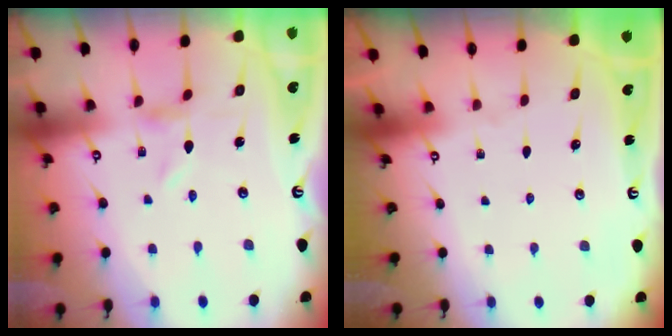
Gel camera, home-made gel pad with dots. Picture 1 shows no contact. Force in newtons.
{"total": 0.0}